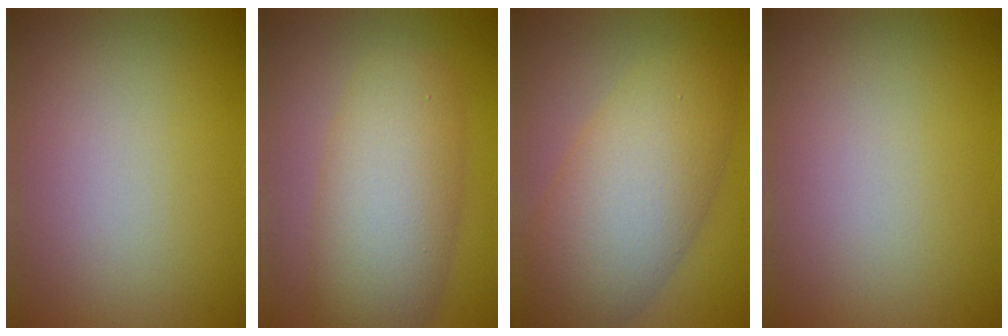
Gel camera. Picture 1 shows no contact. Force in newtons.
{"total": 7.5, "press": 7.5, "slide": 0.3}
{"total": 8.2, "press": 8.2, "slide": 0.4}
{"total": 0.0}